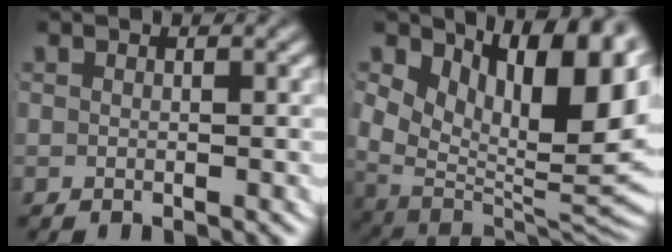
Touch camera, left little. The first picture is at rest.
{"total": 15.0, "force": [2.0, 9.6, 11.4], "torque": [-0.182, -0.030, 0.046]}